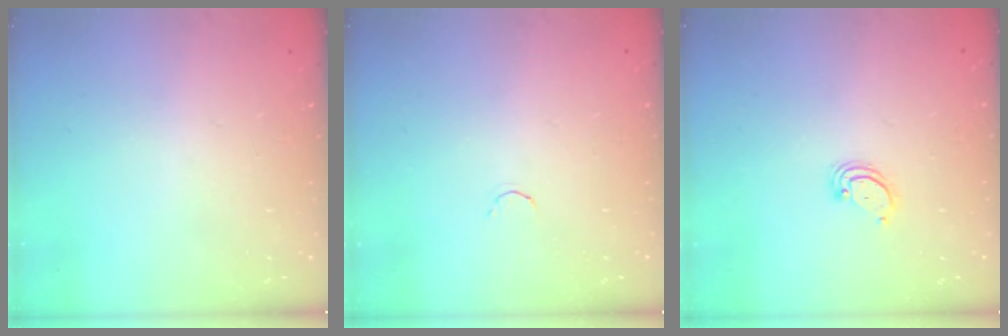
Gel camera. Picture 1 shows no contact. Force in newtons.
{"total": 1.8, "press": 1.7, "slide": 0.4}
{"total": 2.3, "press": 2.3, "slide": 0.2}